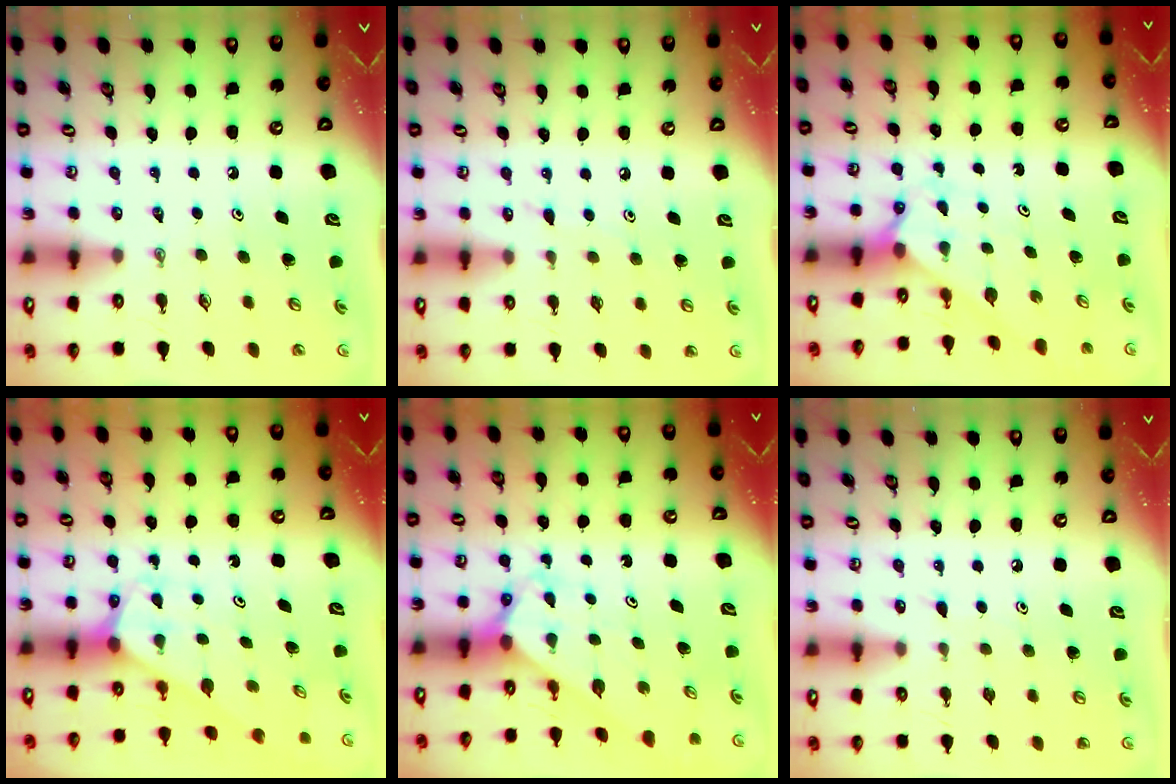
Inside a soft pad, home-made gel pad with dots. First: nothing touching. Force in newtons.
{"total": 4.7, "press": 4.6, "slide": 0.5}
{"total": 2.3, "press": 2.3, "slide": 0.2}
{"total": 2.3, "press": 2.3, "slide": 0.2}
{"total": 2.7, "press": 2.7, "slide": 0.2}
{"total": 3.5, "press": 3.4, "slide": 0.4}